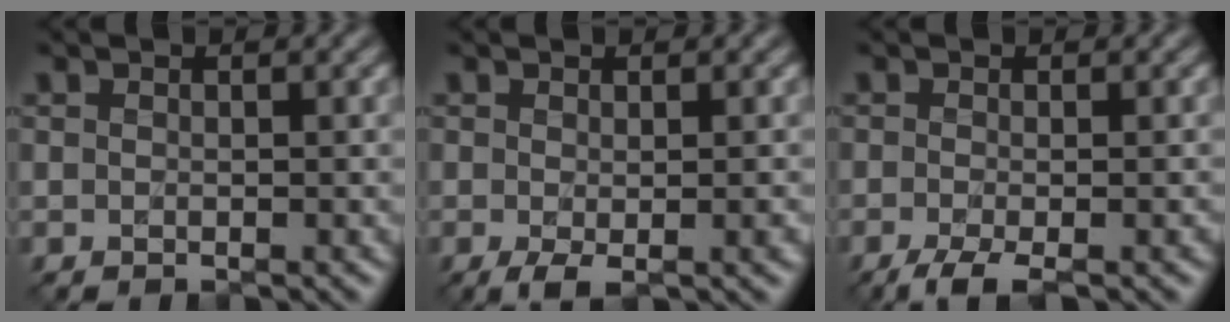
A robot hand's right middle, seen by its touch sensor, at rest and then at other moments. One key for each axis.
{"total": 2.4, "fx": -0.7, "fy": 0.6, "fz": 2.3, "tx": -0.040, "ty": -0.008, "tz": -0.010}
{"total": 3.0, "fx": -1.9, "fy": 0.7, "fz": 2.2, "tx": -0.036, "ty": -0.006, "tz": -0.043}